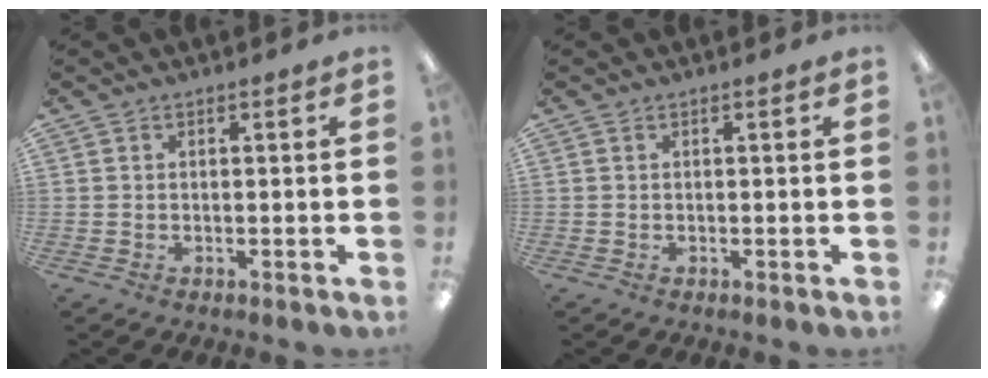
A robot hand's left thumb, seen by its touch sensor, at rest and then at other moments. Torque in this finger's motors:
{"motor_torque": [0.00, 0.00, 0.03, -0.01, 0.00]}